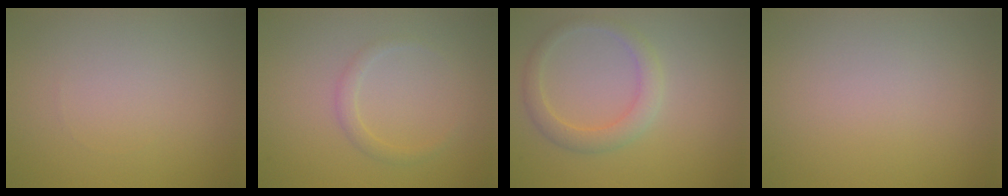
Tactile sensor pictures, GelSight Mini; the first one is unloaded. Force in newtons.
{"total": 1.3, "press": 1.3, "slide": 0.1}
{"total": 2.7, "press": 2.7, "slide": 0.0}
{"total": 0.0}